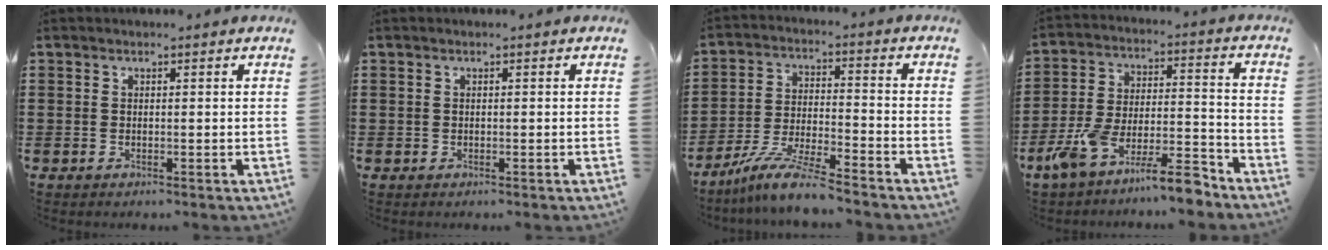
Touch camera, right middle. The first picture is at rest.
{"total": 0.0}
{"total": 8.6, "force": [-7.6, 0.2, 4.1], "torque": [-0.090, -0.003, -0.151]}
{"total": 10.8, "force": [-9.3, 1.5, 5.5], "torque": [-0.099, 0.020, -0.179]}